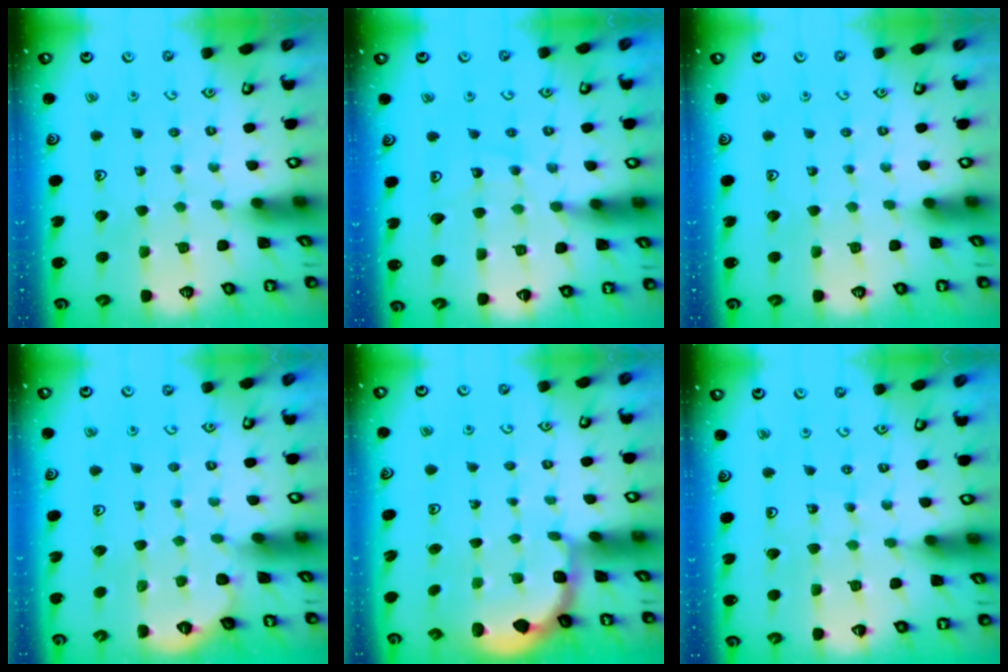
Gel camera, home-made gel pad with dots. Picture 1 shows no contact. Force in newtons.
{"total": 11.2, "press": 11.2, "slide": 1.3}
{"total": 0.0}
{"total": 1.8, "press": 1.8, "slide": 0.2}
{"total": 1.9, "press": 1.8, "slide": 0.7}
{"total": 4.6, "press": 4.5, "slide": 1.3}